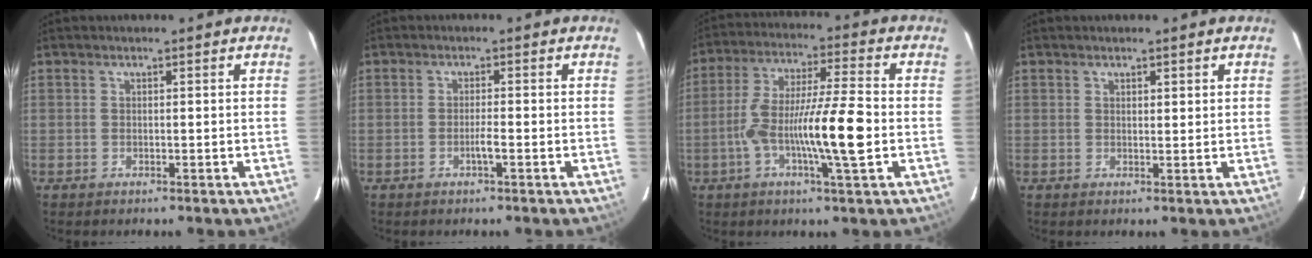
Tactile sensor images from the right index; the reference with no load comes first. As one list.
[{"total": 1.8, "force": [-0.8, -0.1, 1.6], "torque": [-0.031, 0.000, -0.015]}, {"total": 13.1, "force": [-3.0, 0.4, 12.7], "torque": [-0.234, 0.000, -0.058]}, {"total": 1.1, "force": [0.8, 0.3, 0.7], "torque": [-0.014, 0.002, 0.012]}]